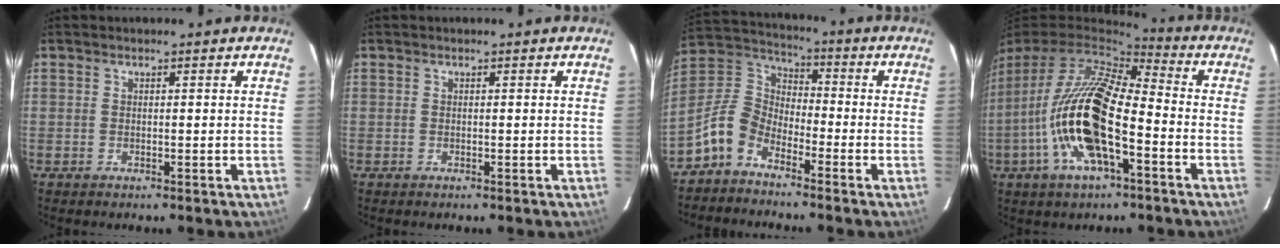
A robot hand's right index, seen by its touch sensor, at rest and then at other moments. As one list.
[{"total": 0.0}, {"total": 8.8, "force": [-6.0, 4.9, 4.1], "torque": [-0.093, 0.027, -0.135]}, {"total": 18.8, "force": [-6.1, 6.5, 16.5], "torque": [-0.326, -0.020, -0.120]}]